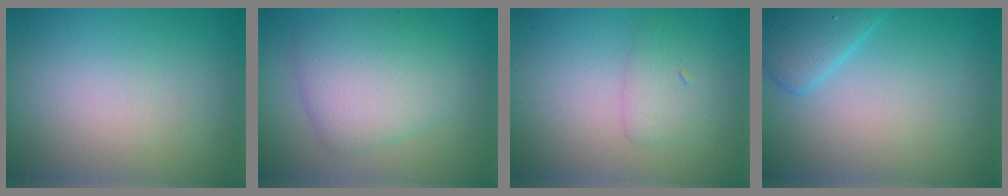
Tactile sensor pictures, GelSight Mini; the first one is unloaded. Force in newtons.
{"total": 4.9, "press": 4.9, "slide": 0.1}
{"total": 1.7, "press": 1.7, "slide": 0.1}
{"total": 2.9, "press": 2.9, "slide": 0.1}